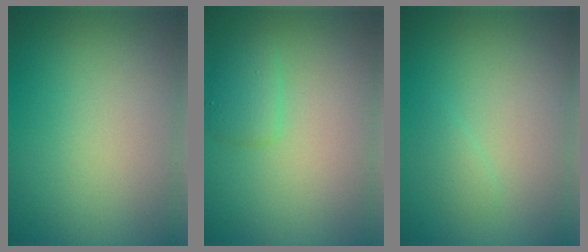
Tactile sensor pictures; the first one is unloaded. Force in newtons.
{"total": 1.8, "press": 1.8, "slide": 0.2}
{"total": 0.9, "press": 0.9, "slide": 0.1}